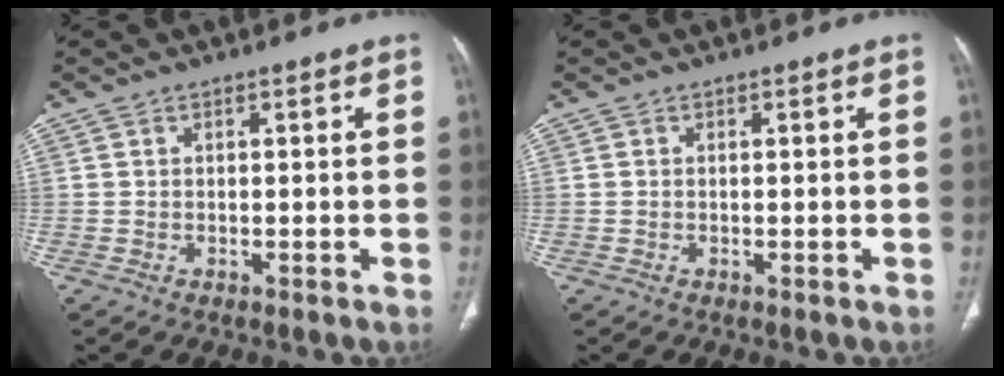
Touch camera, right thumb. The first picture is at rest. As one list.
[{"total": 0.0}]